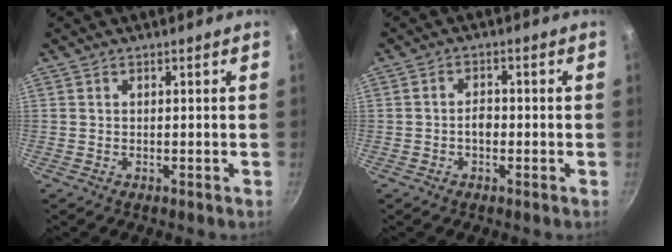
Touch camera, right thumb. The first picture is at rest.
{"total": 2.6, "force": [-0.7, 1.7, 1.9], "torque": [-0.022, 0.011, -0.016]}